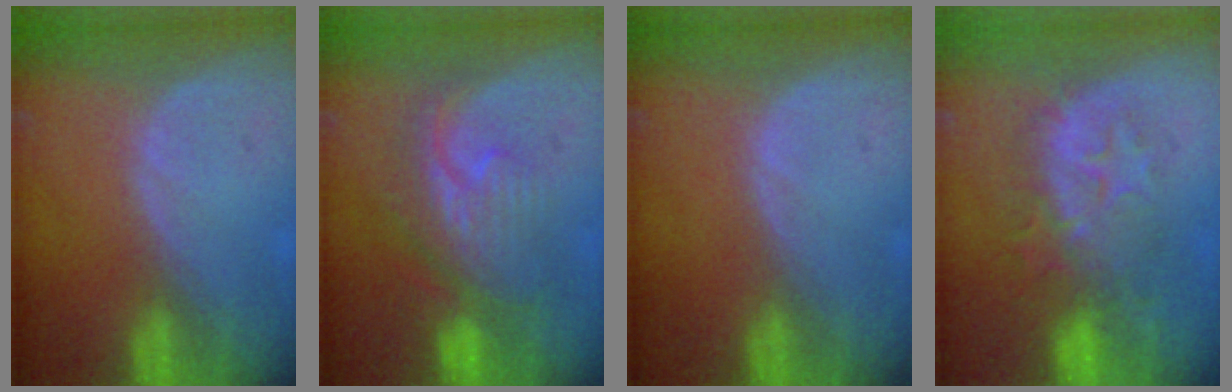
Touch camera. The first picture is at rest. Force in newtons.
{"total": 8.0, "press": 7.8, "slide": 1.9}
{"total": 0.0}
{"total": 8.4, "press": 8.2, "slide": 1.6}